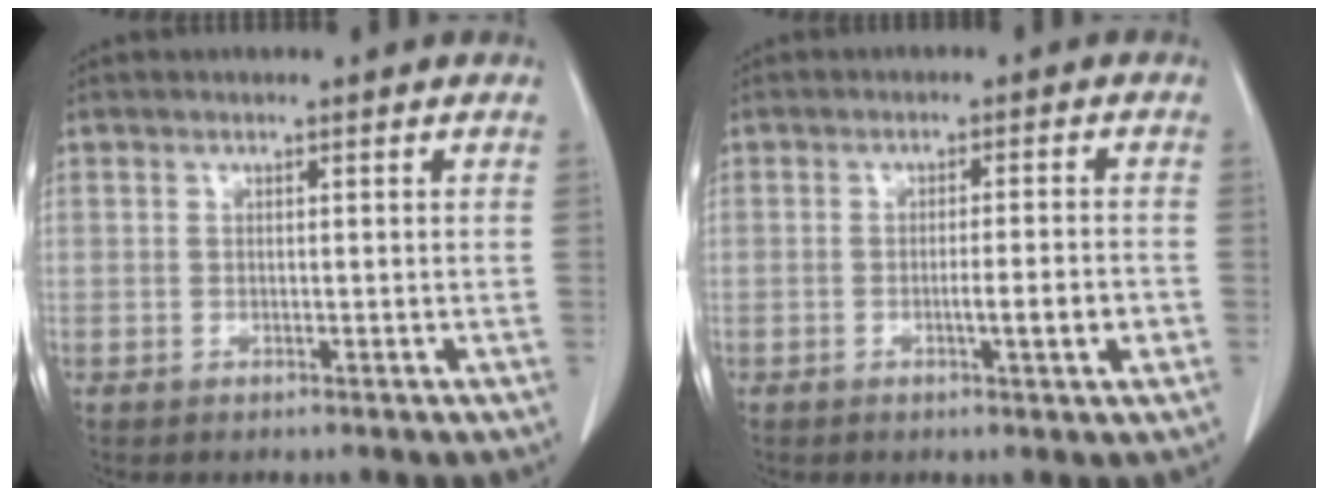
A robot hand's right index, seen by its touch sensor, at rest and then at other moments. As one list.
[{"total": 4.4, "force": [-1.4, 0.0, 4.2], "torque": [-0.064, -0.005, -0.020]}]